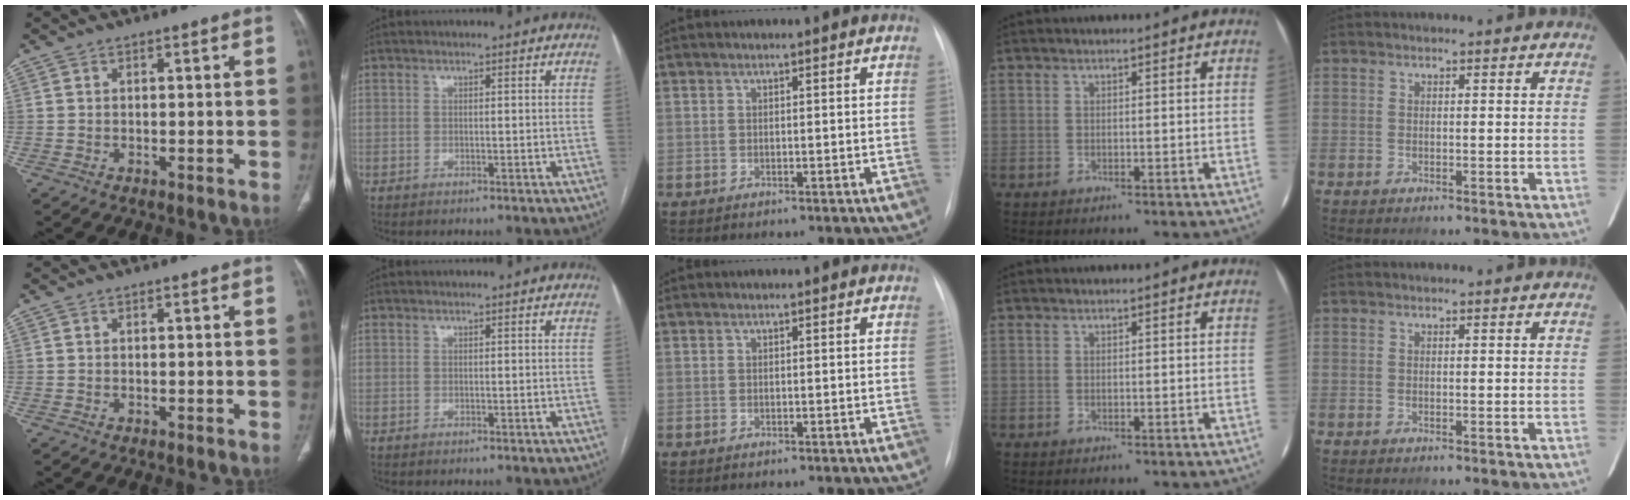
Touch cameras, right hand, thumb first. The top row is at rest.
{}